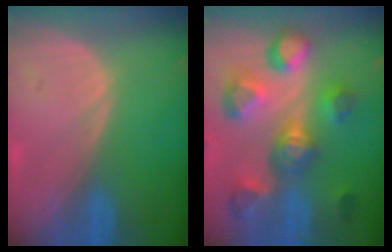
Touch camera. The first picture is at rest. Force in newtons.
{"total": 11.1, "press": 10.0, "slide": 4.8}